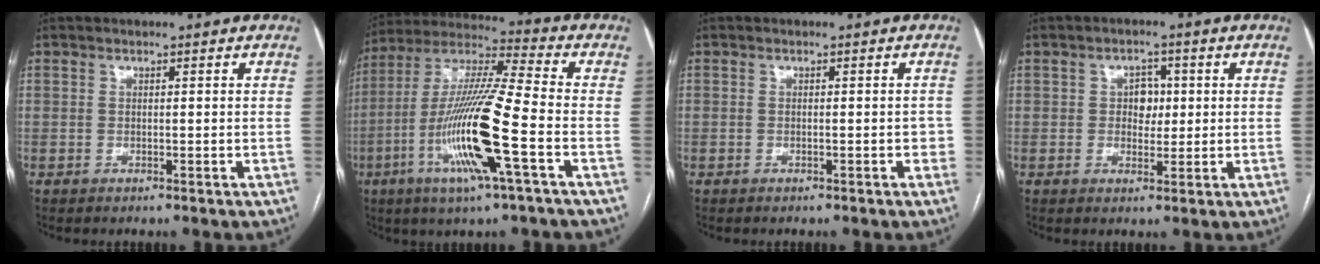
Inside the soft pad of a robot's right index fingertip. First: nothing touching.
{"total": 17.5, "force": [-5.7, 0.2, 16.6], "torque": [-0.334, -0.014, -0.112]}
{"total": 1.4, "force": [-0.5, 0.6, 1.2], "torque": [-0.008, 0.004, -0.005]}
{"total": 3.4, "force": [0.4, 2.5, 2.3], "torque": [-0.029, 0.009, 0.009]}